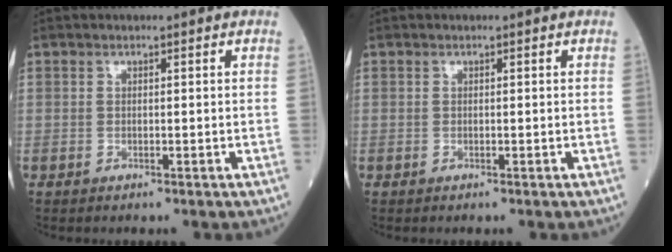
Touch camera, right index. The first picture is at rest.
{"total": 0.0}